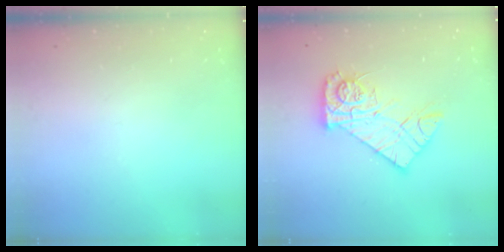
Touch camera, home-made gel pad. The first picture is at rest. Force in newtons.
{"total": 14.6, "press": 14.6, "slide": 1.4}